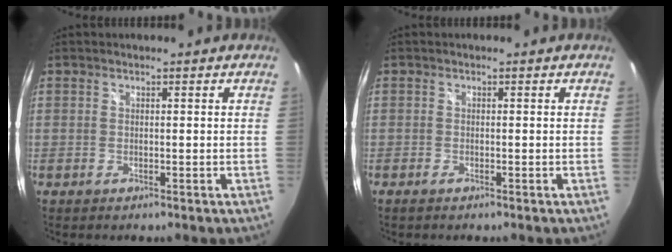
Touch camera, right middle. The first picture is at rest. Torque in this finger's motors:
{"motor_torque": [-0.47, 0.08, 0.00, 0.01]}